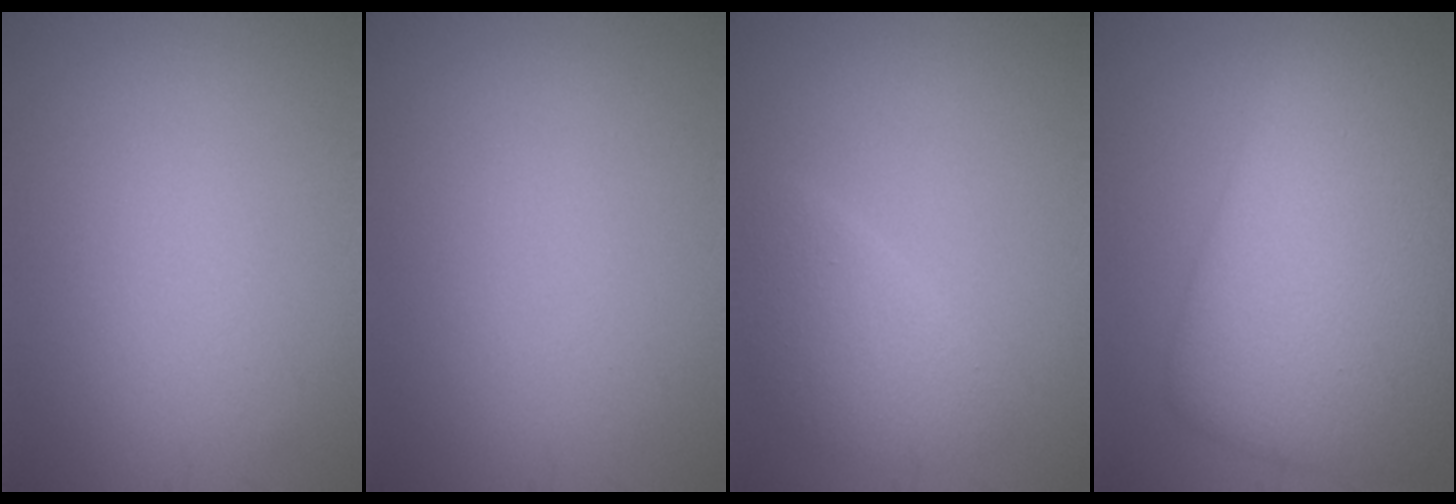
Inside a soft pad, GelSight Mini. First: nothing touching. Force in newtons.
{"total": 0.0}
{"total": 2.7, "press": 2.7, "slide": 0.2}
{"total": 11.0, "press": 11.0, "slide": 0.2}